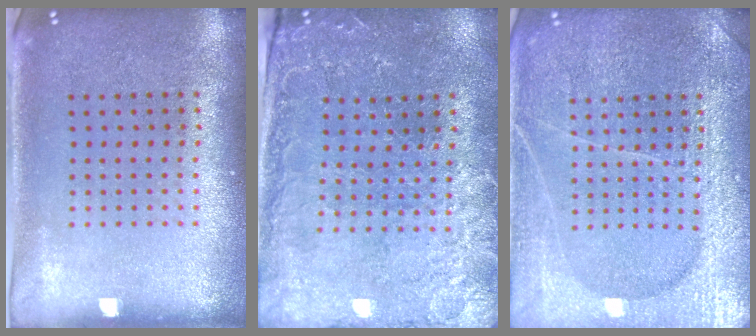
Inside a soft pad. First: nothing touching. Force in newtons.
{"total": 0.7, "press": 0.6, "slide": 0.4}
{"total": 4.1, "press": 4.1, "slide": 0.5}